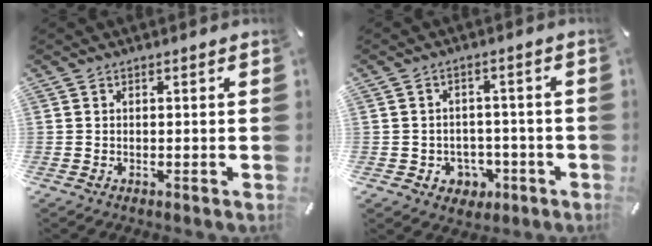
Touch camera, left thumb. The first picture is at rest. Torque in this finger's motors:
{"motor_torque": [0.00, 0.03, 0.03, -0.01, 0.00]}